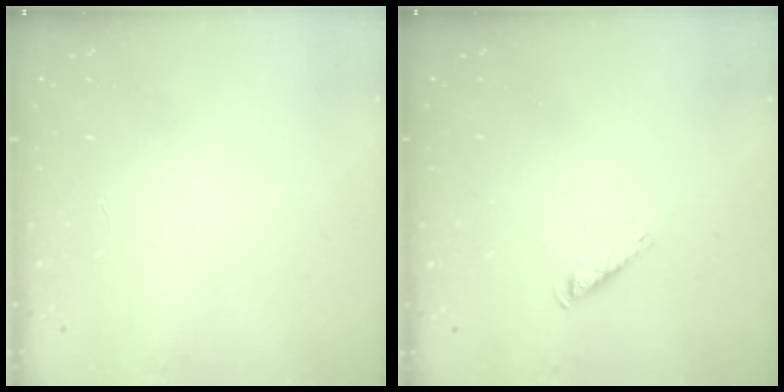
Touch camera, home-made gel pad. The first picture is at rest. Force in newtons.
{"total": 2.7, "press": 2.6, "slide": 0.3}